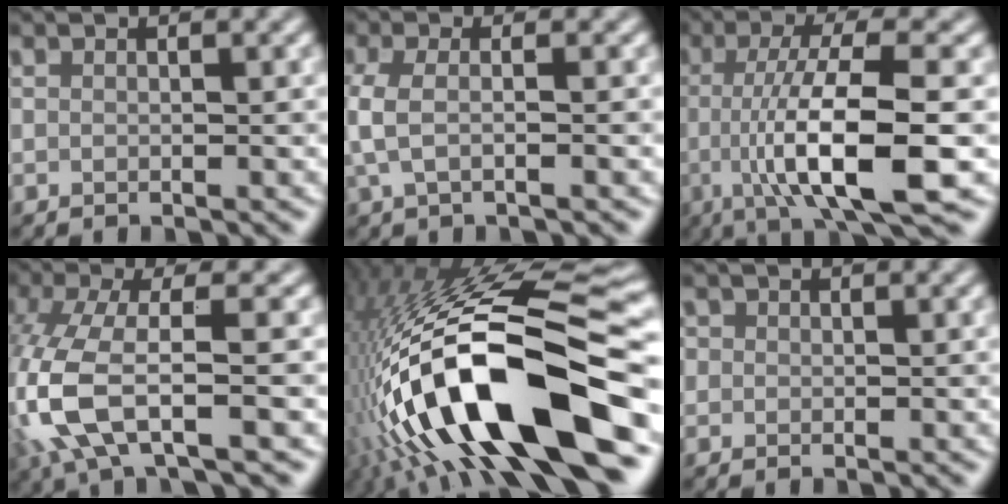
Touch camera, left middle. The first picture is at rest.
{"total": 2.9, "force": [-0.2, 0.9, 2.8], "torque": [-0.060, -0.002, -0.010]}
{"total": 9.8, "force": [-1.9, 2.2, 9.4], "torque": [-0.144, -0.001, -0.036]}
{"total": 7.5, "force": [-2.8, 2.2, 6.6], "torque": [-0.167, -0.005, -0.062]}
{"total": 17.0, "force": [-6.4, 5.8, 14.6], "torque": [-0.268, 0.021, -0.105]}
{"total": 1.5, "force": [0.5, 1.4, 0.4], "torque": [0.001, 0.006, -0.008]}